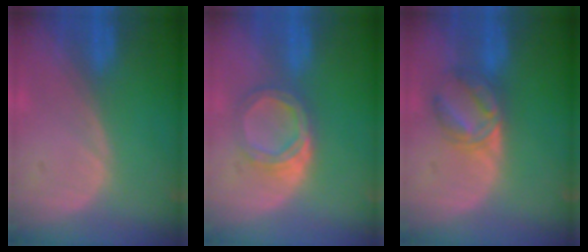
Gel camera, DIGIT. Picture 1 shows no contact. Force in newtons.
{"total": 5.3, "press": 4.9, "slide": 2.0}
{"total": 5.6, "press": 5.5, "slide": 1.0}